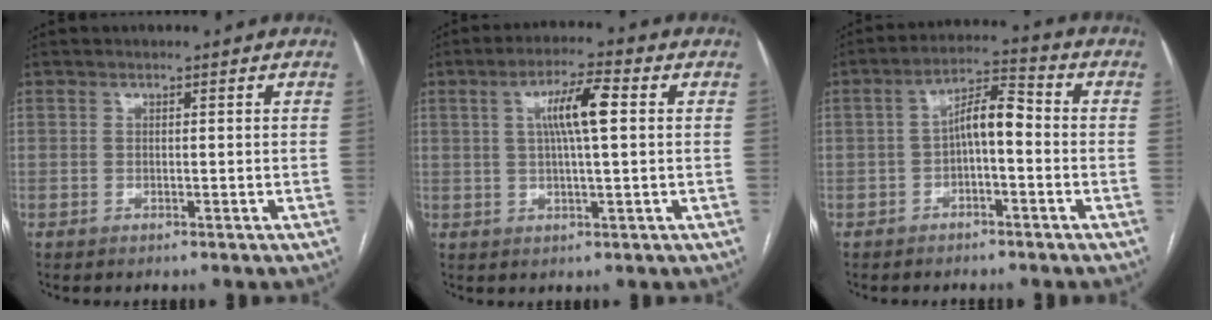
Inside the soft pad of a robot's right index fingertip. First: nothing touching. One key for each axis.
{"total": 7.2, "fx": 1.7, "fy": 0.7, "fz": 7.0, "tx": -0.129, "ty": 0.010, "tz": 0.029}
{"total": 6.3, "fx": -0.7, "fy": 1.9, "fz": 6.0, "tx": -0.107, "ty": 0.028, "tz": -0.014}